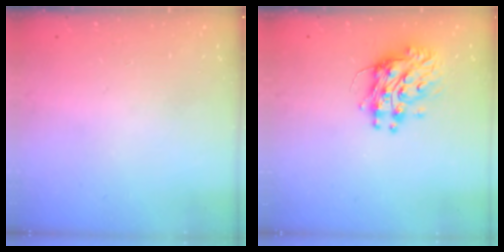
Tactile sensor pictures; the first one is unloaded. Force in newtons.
{"total": 10.1, "press": 10.1, "slide": 1.0}